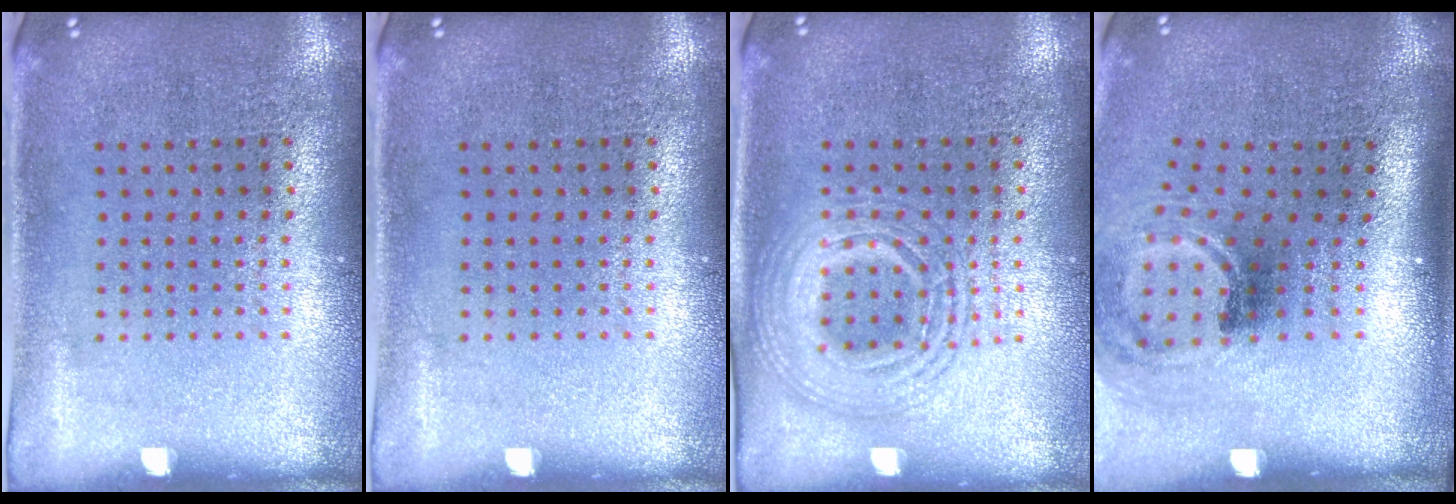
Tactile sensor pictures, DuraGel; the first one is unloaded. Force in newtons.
{"total": 0.0}
{"total": 2.3, "press": 2.3, "slide": 0.3}
{"total": 2.0, "press": 1.3, "slide": 1.5}